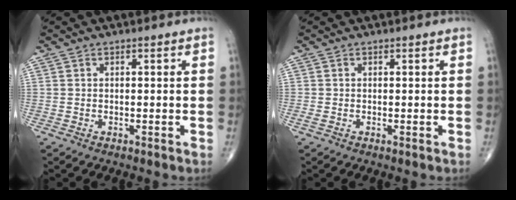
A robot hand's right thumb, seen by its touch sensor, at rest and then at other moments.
{"total": 0.7, "force": [-0.1, 0.2, 0.6], "torque": [-0.016, -0.001, -0.002]}